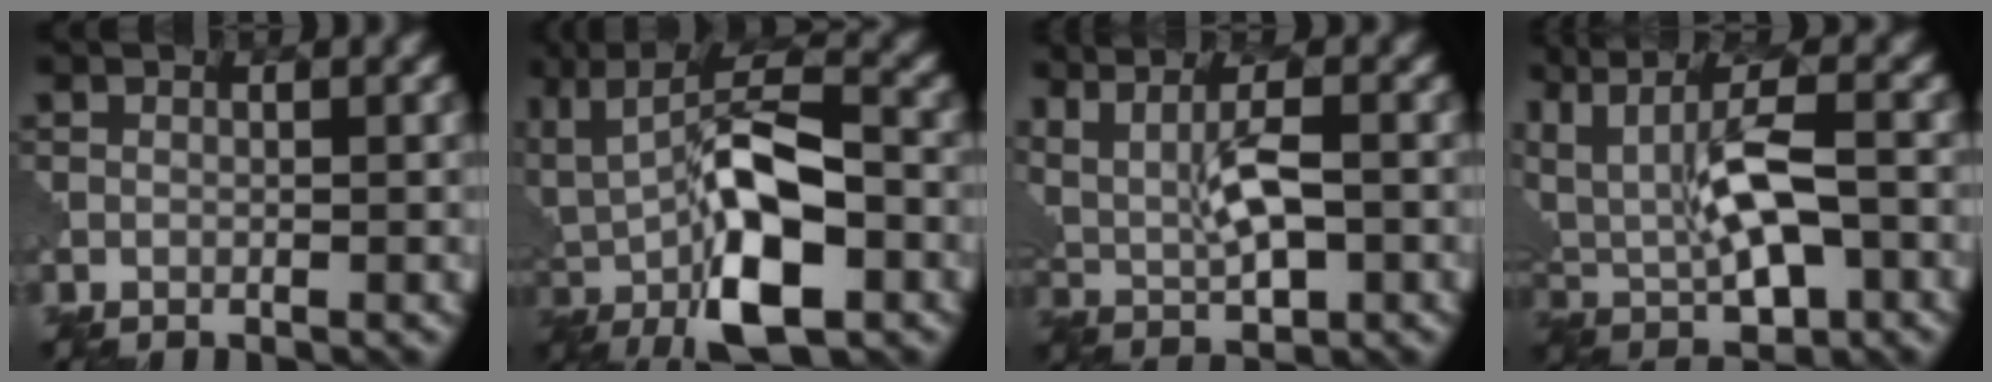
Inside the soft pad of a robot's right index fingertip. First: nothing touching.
{"total": 11.6, "force": [-1.6, 4.8, 10.4], "torque": [-0.172, 0.008, -0.036]}
{"total": 5.1, "force": [1.9, 1.8, 4.4], "torque": [-0.096, -0.002, 0.046]}
{"total": 9.1, "force": [1.5, 4.2, 8.0], "torque": [-0.149, 0.010, 0.023]}